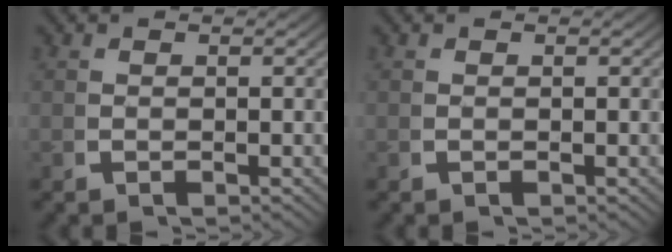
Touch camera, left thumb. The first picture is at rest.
{"total": 0.0}